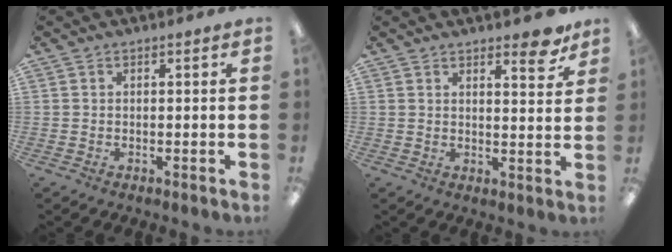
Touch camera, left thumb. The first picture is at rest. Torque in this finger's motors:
{"motor_torque": [0.04, 0.13, -0.29, 0.06, 0.03]}